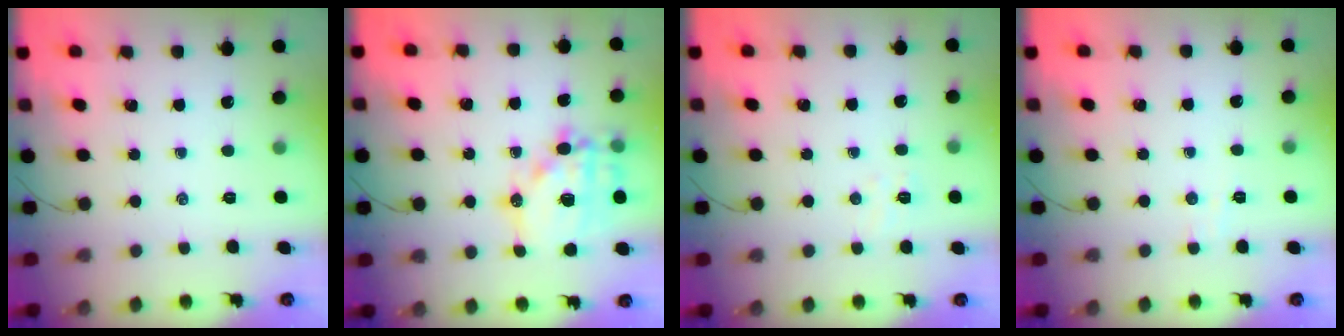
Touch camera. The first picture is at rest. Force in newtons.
{"total": 15.5, "press": 15.2, "slide": 2.8}
{"total": 4.2, "press": 4.1, "slide": 1.1}
{"total": 2.4, "press": 2.3, "slide": 0.6}